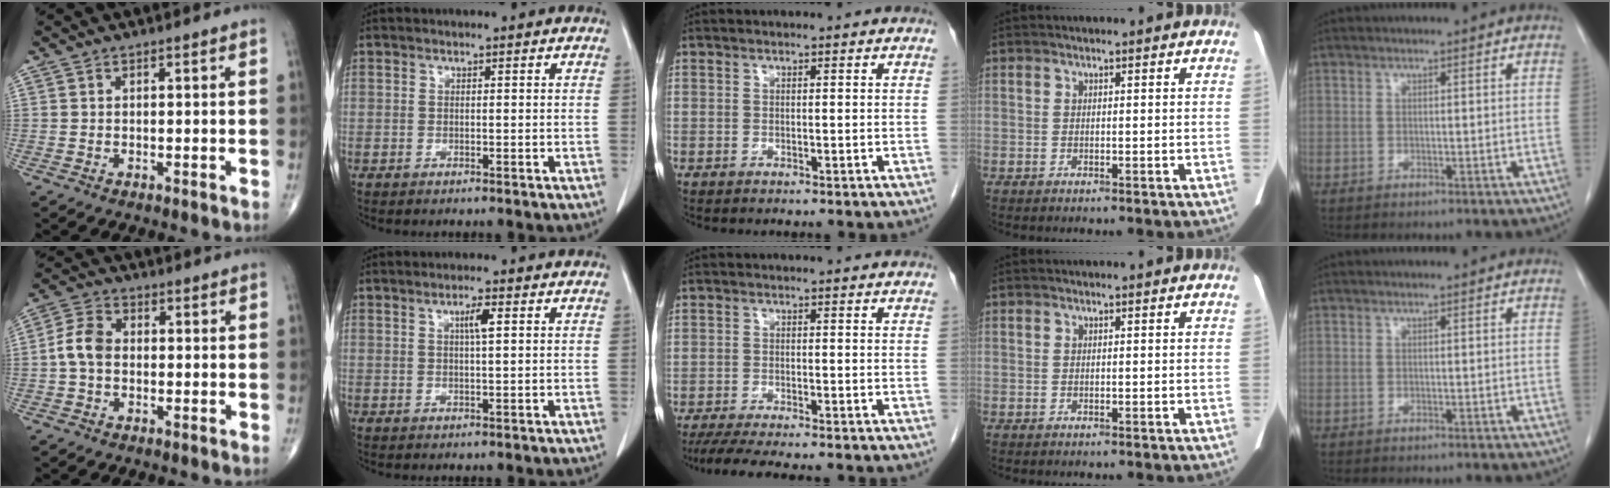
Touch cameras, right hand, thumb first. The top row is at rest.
{"thumb": {"total": 5.7, "force": [-0.5, 4.1, 4.0], "torque": [-0.077, 0.019, -0.020]}, "index": {"total": 2.5, "force": [0.8, 0.1, 2.4], "torque": [-0.042, 0.001, 0.013]}, "middle": {"total": 8.1, "force": [-6.9, 0.7, 4.3], "torque": [-0.062, -0.015, -0.107]}}